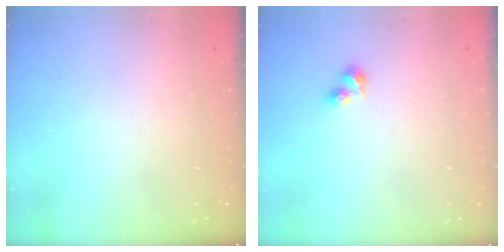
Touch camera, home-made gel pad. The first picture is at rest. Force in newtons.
{"total": 3.4, "press": 3.3, "slide": 0.9}